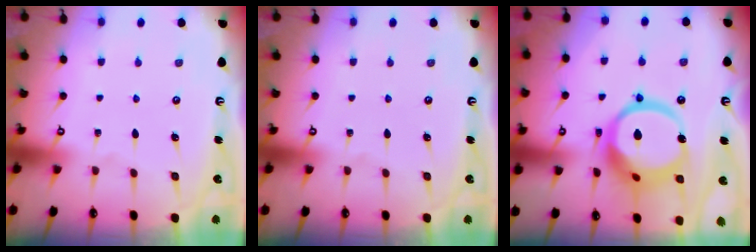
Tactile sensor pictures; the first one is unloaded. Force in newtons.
{"total": 0.0}
{"total": 16.8, "press": 16.7, "slide": 1.8}